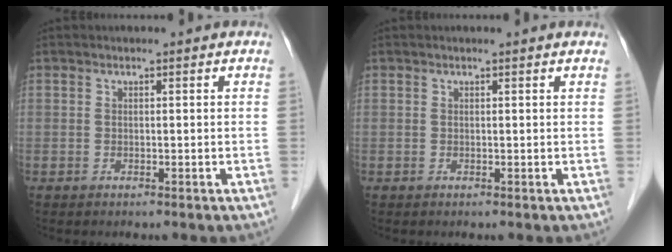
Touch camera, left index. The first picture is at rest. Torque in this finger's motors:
{"motor_torque": [0.09, -0.08, 0.00, 0.01]}